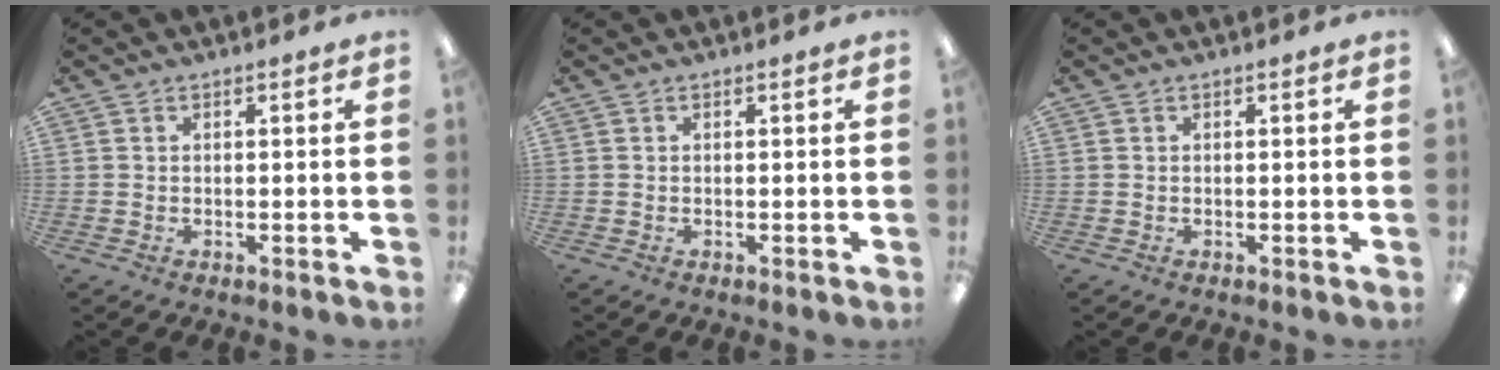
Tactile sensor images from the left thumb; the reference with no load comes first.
{"total": 0.0}
{"total": 0.0}